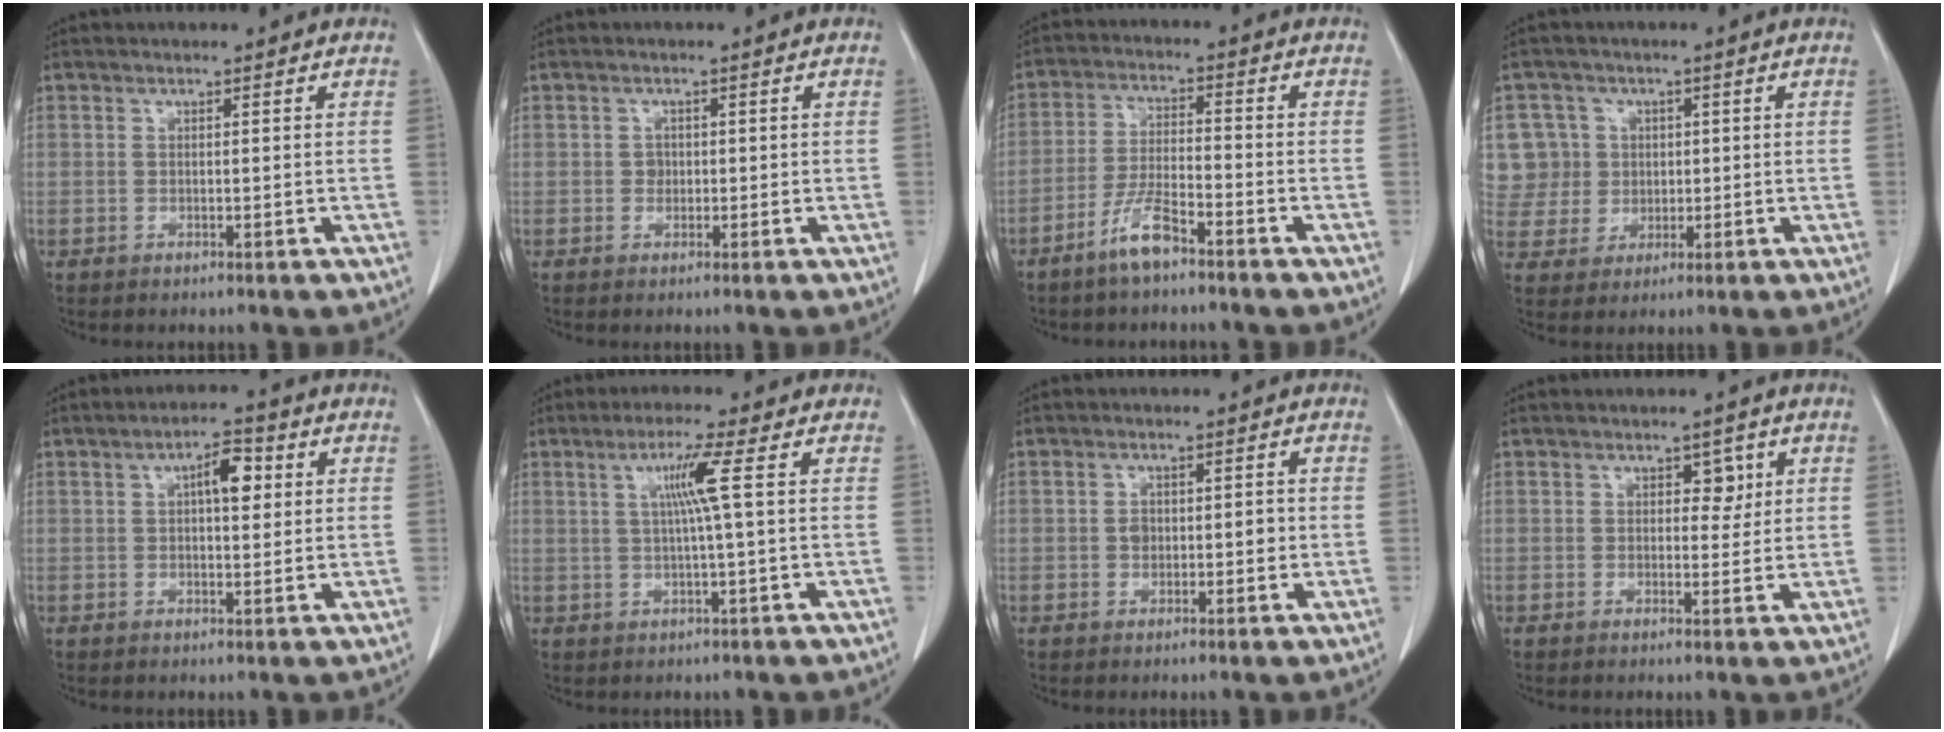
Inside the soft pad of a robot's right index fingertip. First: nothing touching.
{"total": 1.2, "force": [-0.1, 1.1, 0.5], "torque": [-0.006, 0.004, 0.000]}
{"total": 5.9, "force": [-4.2, 0.9, 4.0], "torque": [-0.084, -0.004, -0.082]}
{"total": 8.3, "force": [1.9, 8.1, 0.4], "torque": [-0.011, 0.028, 0.048]}
{"total": 5.2, "force": [1.4, 1.9, 4.6], "torque": [-0.074, 0.012, 0.020]}
{"total": 5.1, "force": [1.1, -1.1, 4.8], "torque": [-0.092, 0.004, 0.022]}
{"total": 3.0, "force": [-0.2, 1.9, 2.3], "torque": [-0.034, 0.009, 0.000]}
{"total": 2.6, "force": [1.0, 1.6, 1.8], "torque": [-0.016, 0.004, 0.012]}